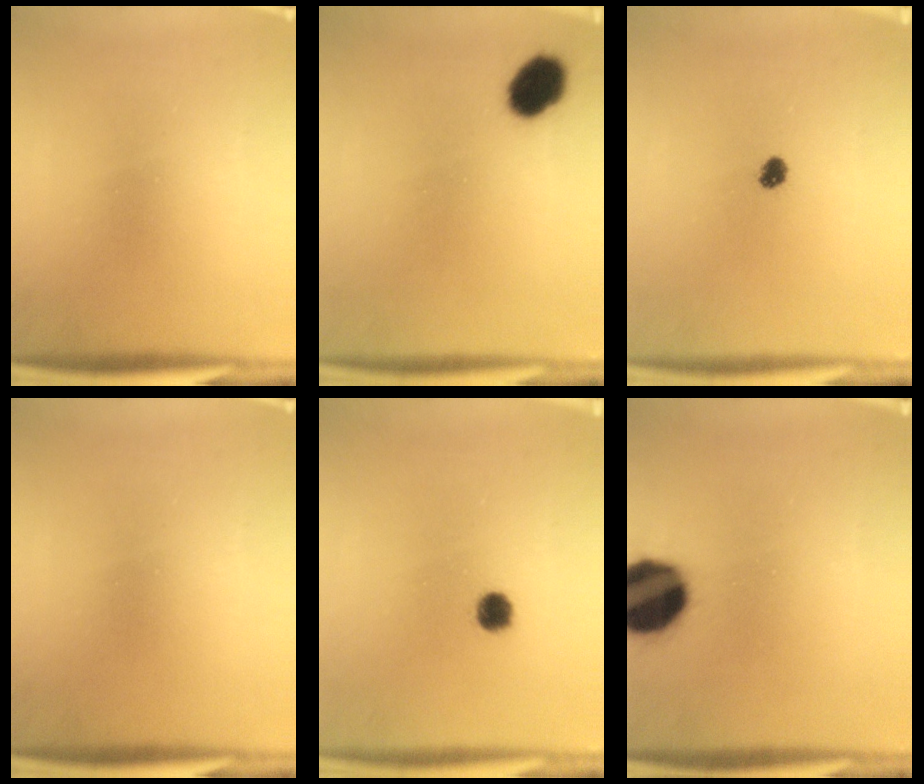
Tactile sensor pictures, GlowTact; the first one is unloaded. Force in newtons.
{"total": 7.0}
{"total": 1.9}
{"total": 0.0}
{"total": 2.8}
{"total": 16.7}